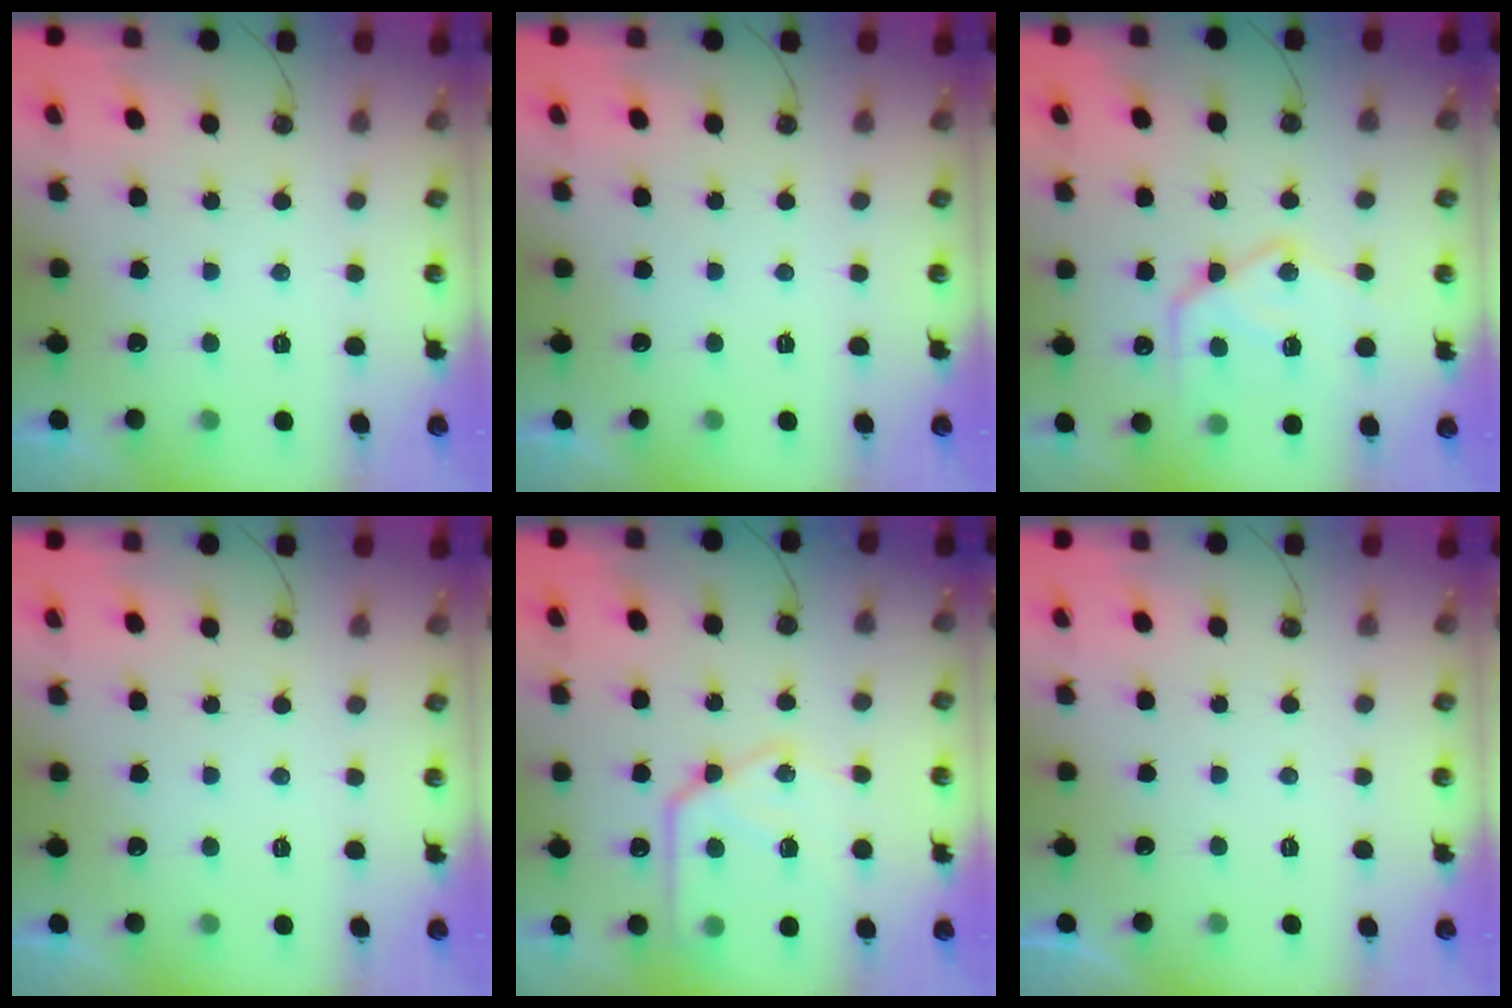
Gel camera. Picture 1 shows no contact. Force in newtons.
{"total": 0.0}
{"total": 17.9, "press": 17.8, "slide": 2.1}
{"total": 0.0}
{"total": 16.4, "press": 16.4, "slide": 1.6}
{"total": 0.0}